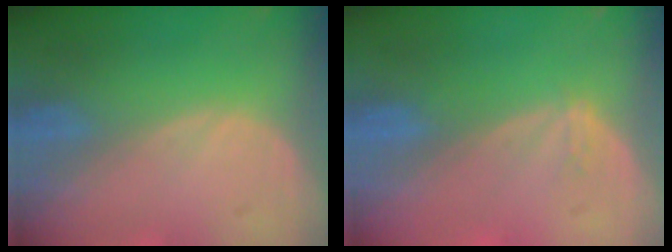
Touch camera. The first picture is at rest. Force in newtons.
{"total": 1.2, "press": 0.8, "slide": 0.8}